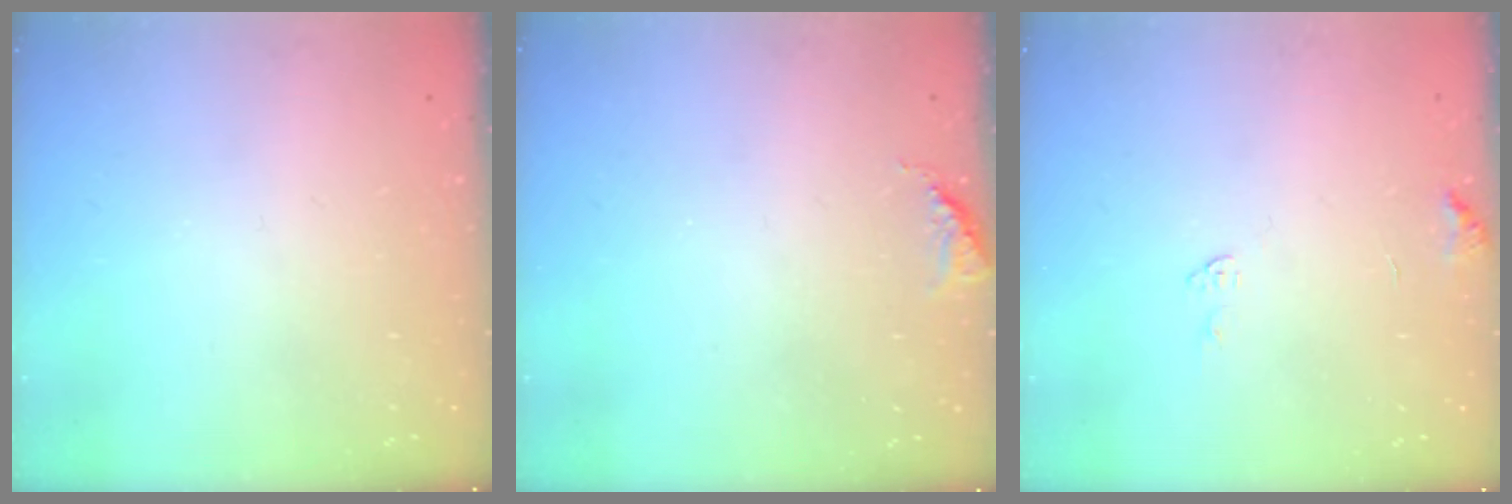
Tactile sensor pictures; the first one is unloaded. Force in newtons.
{"total": 6.8, "press": 6.7, "slide": 0.9}
{"total": 6.2, "press": 6.2, "slide": 0.5}